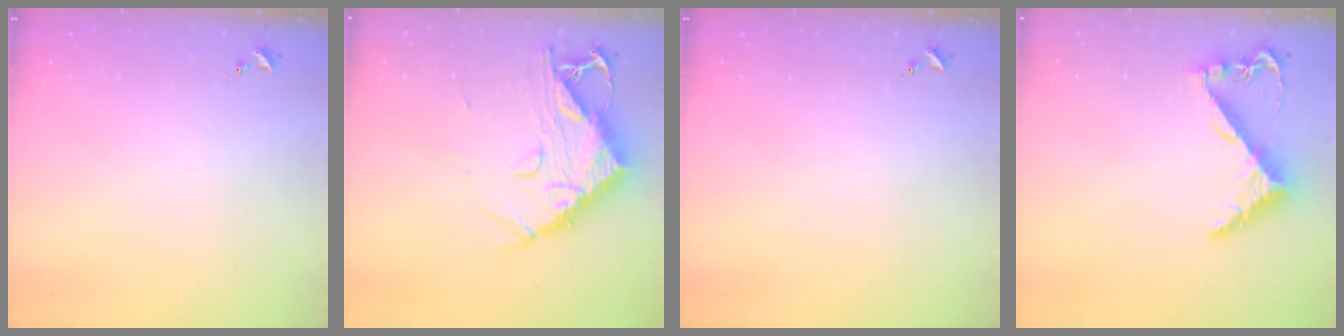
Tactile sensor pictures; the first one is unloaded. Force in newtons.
{"total": 13.2, "press": 13.1, "slide": 1.4}
{"total": 0.0}
{"total": 7.9, "press": 7.9, "slide": 0.8}